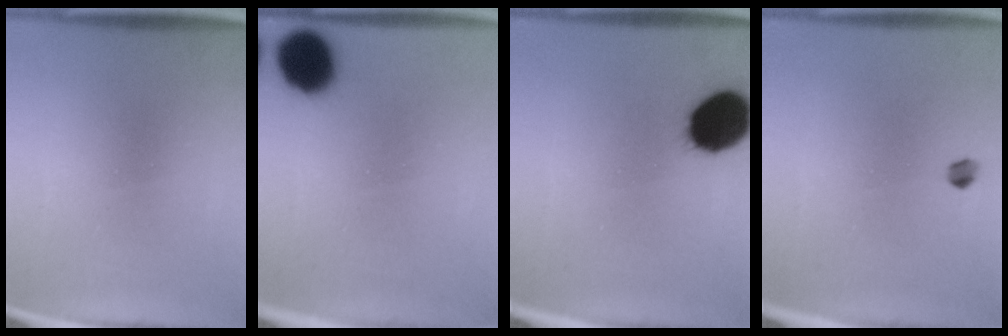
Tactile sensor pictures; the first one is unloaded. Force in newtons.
{"total": 12.0}
{"total": 15.8}
{"total": 1.7}